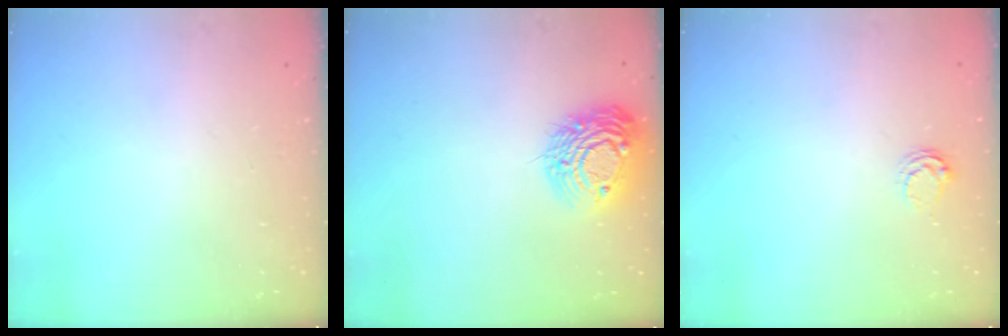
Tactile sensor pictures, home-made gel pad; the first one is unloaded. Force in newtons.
{"total": 13.8, "press": 13.8, "slide": 0.9}
{"total": 3.6, "press": 3.5, "slide": 0.5}